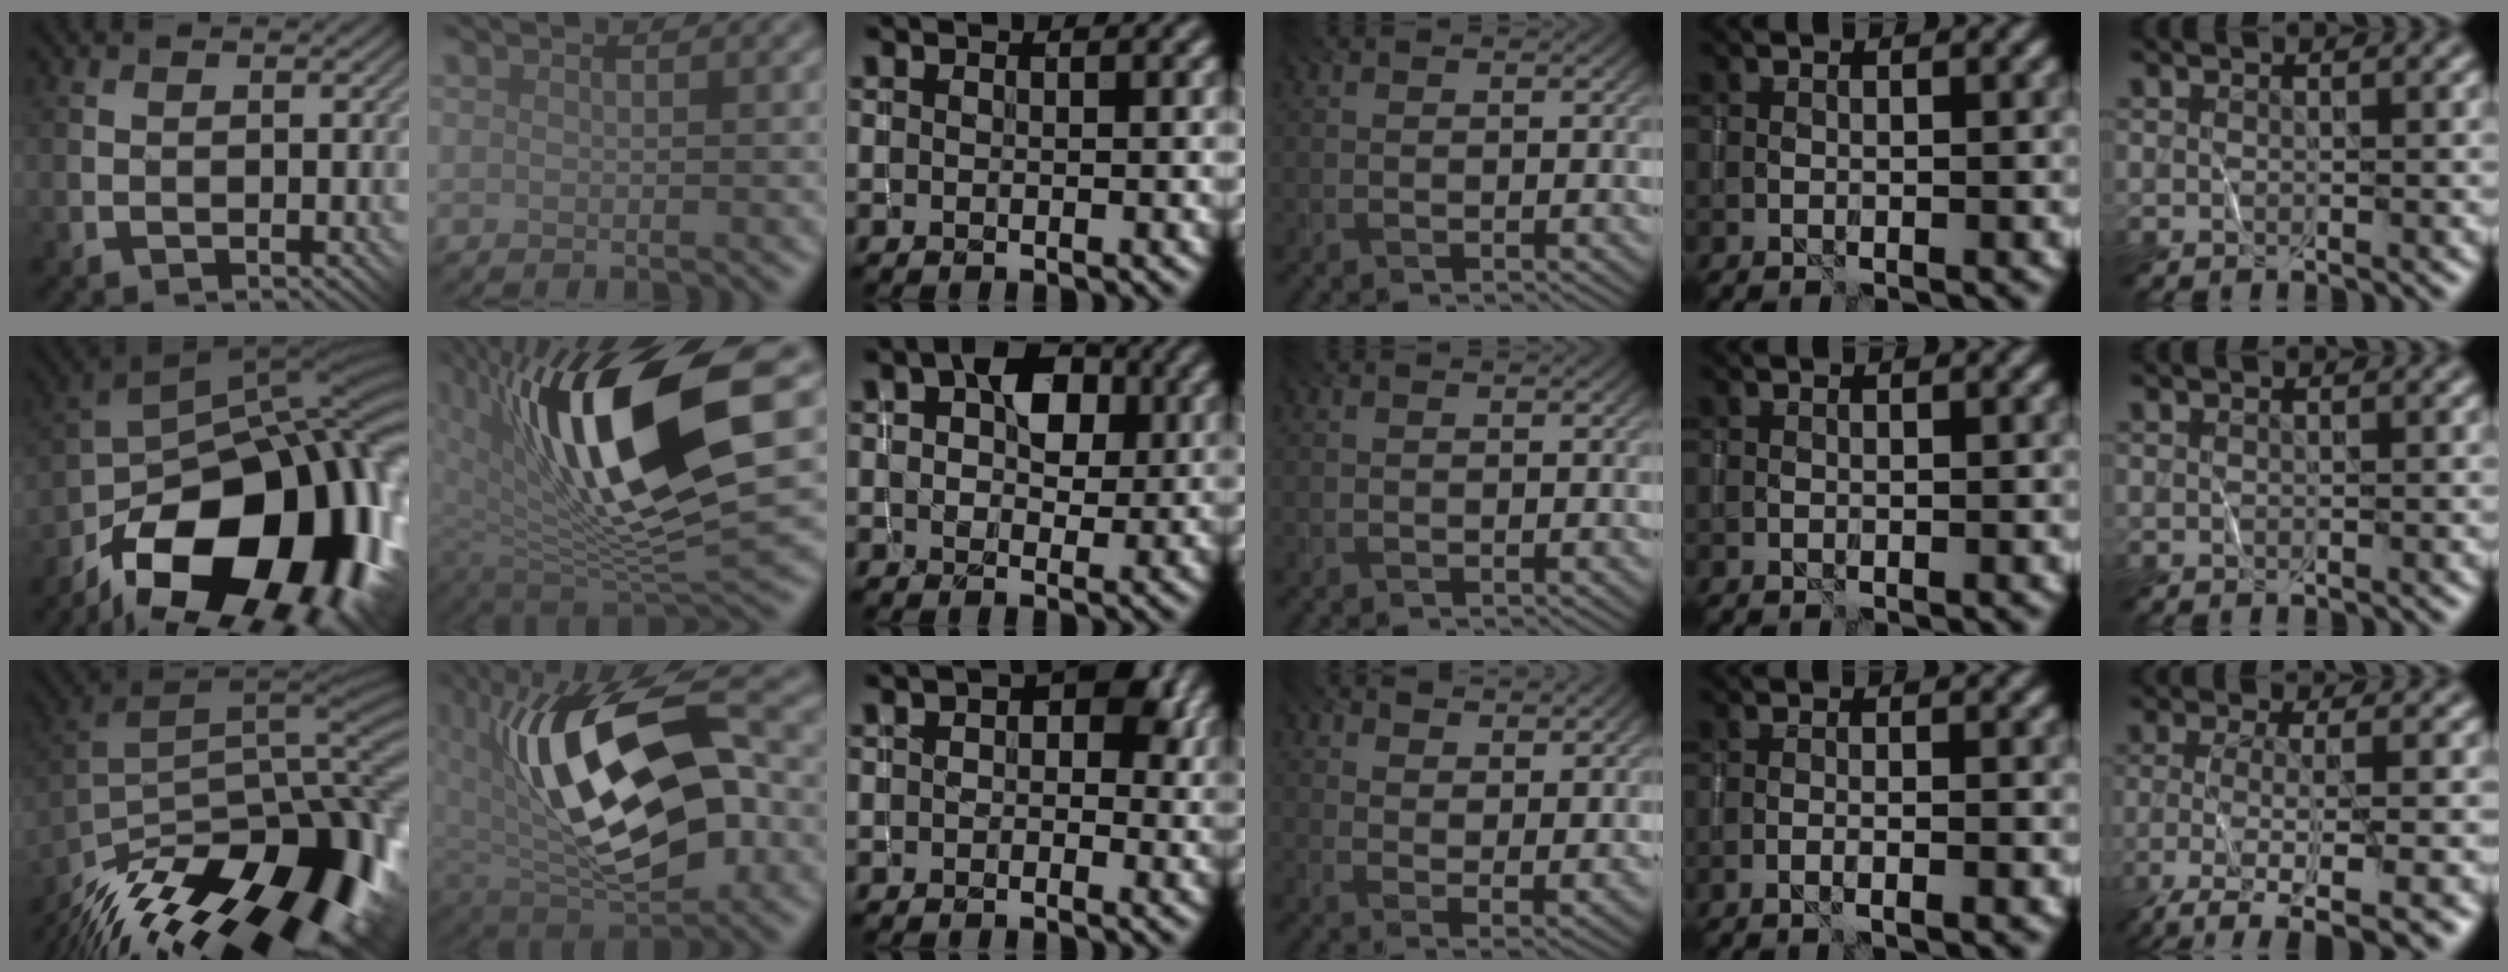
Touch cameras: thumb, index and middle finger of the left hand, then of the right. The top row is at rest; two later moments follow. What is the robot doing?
{"motion": "wrap", "object": "yarn"}